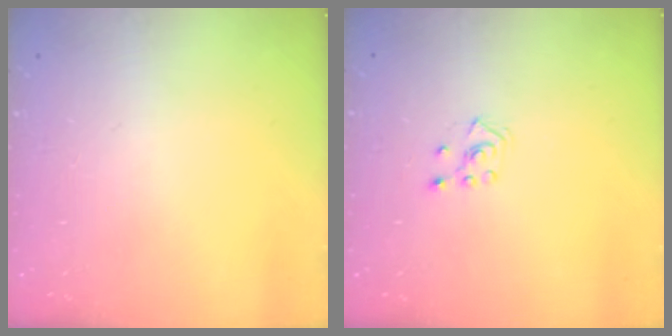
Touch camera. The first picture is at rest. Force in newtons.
{"total": 2.8, "press": 2.7, "slide": 0.5}